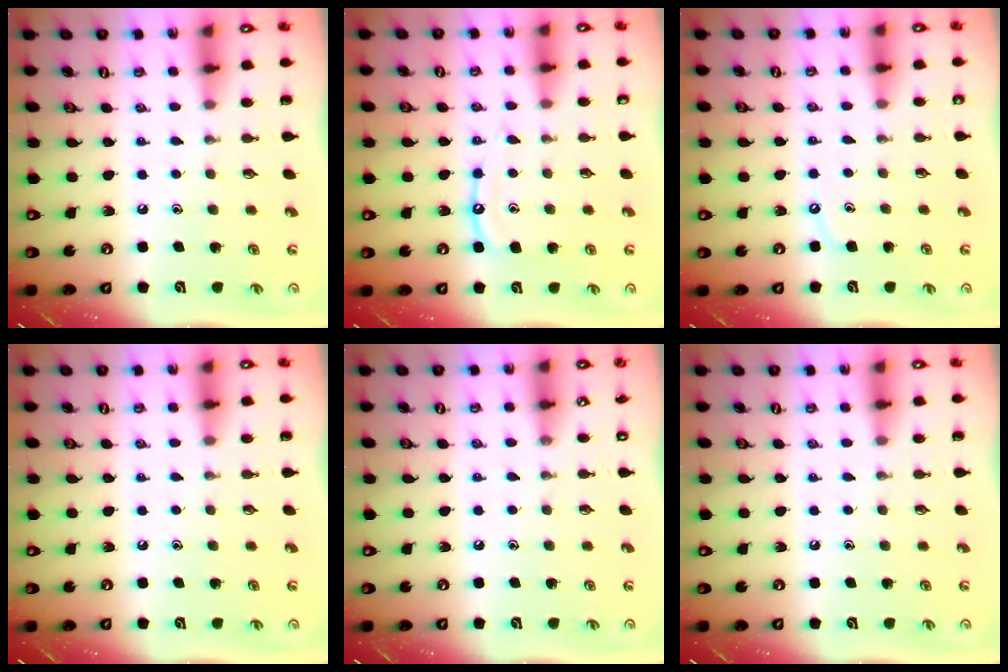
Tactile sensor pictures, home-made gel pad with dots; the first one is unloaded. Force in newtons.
{"total": 9.1, "press": 9.1, "slide": 0.9}
{"total": 3.6, "press": 3.5, "slide": 0.5}
{"total": 0.0}
{"total": 3.3, "press": 3.3, "slide": 0.4}
{"total": 0.0}